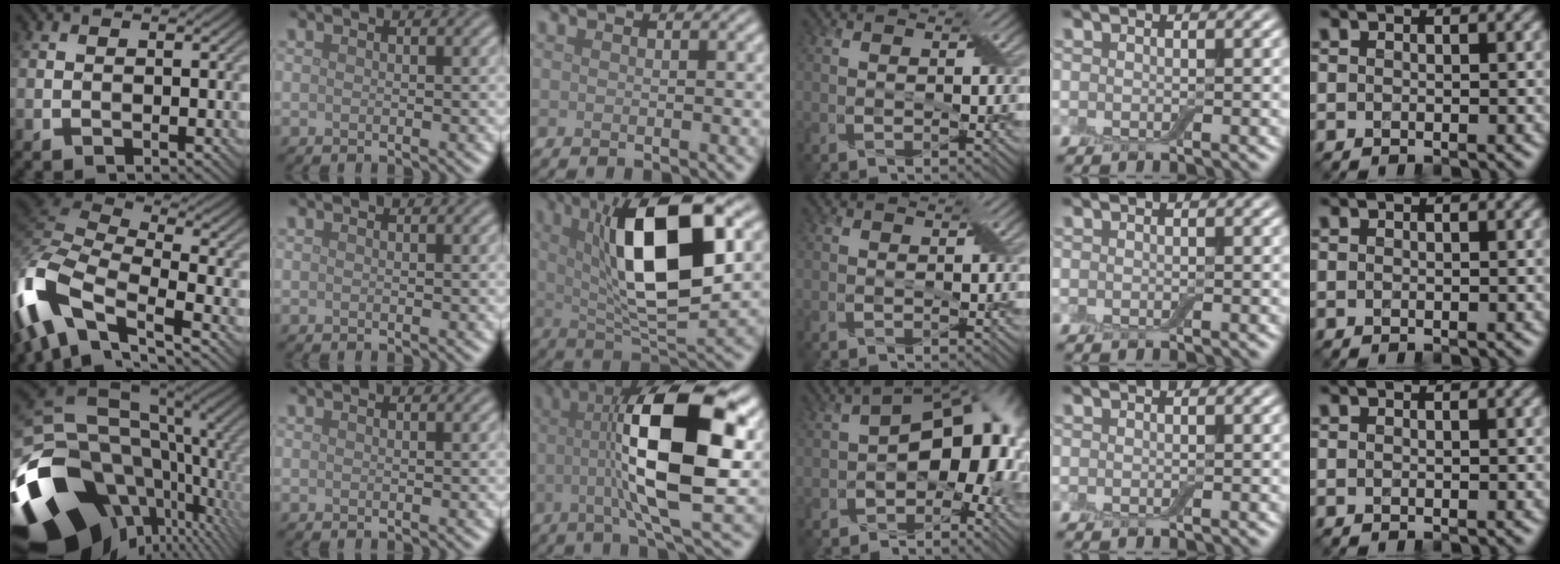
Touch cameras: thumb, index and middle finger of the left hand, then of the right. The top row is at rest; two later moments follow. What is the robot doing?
{"motion": "open", "object": "airpods case & airpods"}